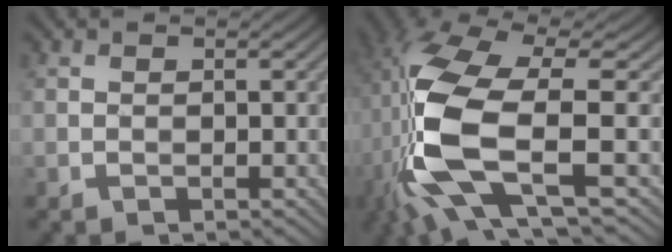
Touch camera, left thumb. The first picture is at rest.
{"total": 14.1, "force": [-2.0, 5.0, 13.1], "torque": [-0.312, -0.004, -0.034]}